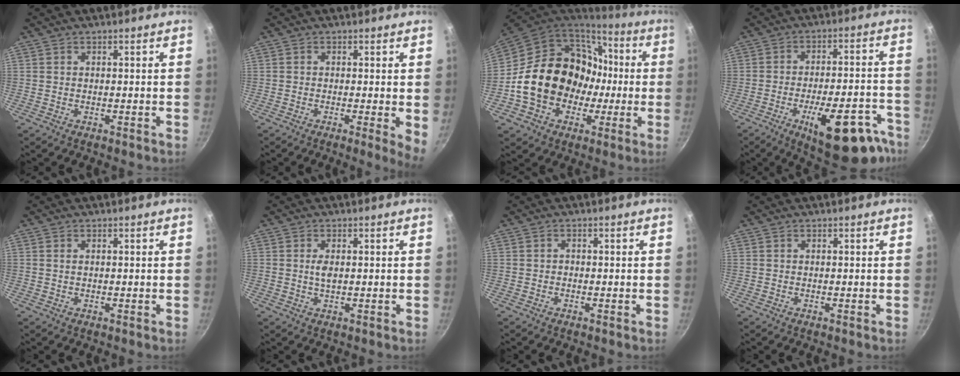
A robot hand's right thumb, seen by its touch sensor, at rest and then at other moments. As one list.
[{"total": 4.0, "force": [-0.3, 0.8, 3.9], "torque": [-0.049, -0.008, -0.007]}, {"total": 21.7, "force": [-1.2, 17.9, 12.1], "torque": [-0.186, 0.053, -0.005]}, {"total": 20.2, "force": [-11.2, 7.7, 15.0], "torque": [-0.148, 0.047, -0.149]}, {"total": 0.7, "force": [0.2, 0.5, 0.5], "torque": [-0.009, 0.002, 0.003]}, {"total": 2.1, "force": [0.2, 1.1, 1.8], "torque": [-0.034, 0.000, 0.004]}, {"total": 0.5, "force": [-0.3, 0.4, 0.1], "torque": [-0.001, 0.002, -0.007]}, {"total": 0.0}]